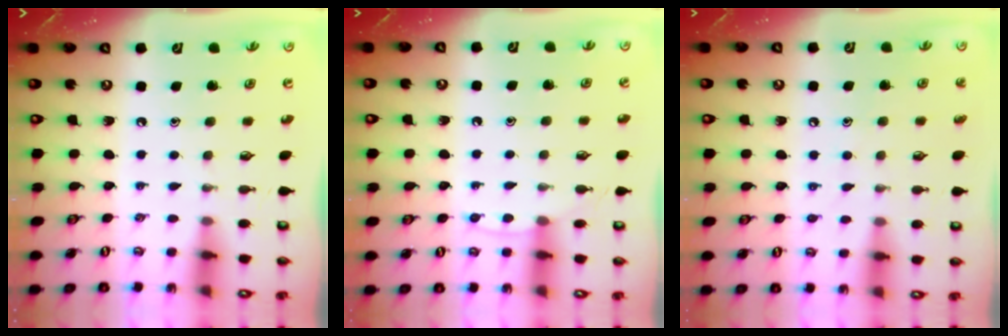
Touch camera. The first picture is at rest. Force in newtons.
{"total": 5.6, "press": 5.5, "slide": 0.6}
{"total": 5.2, "press": 5.2, "slide": 0.4}